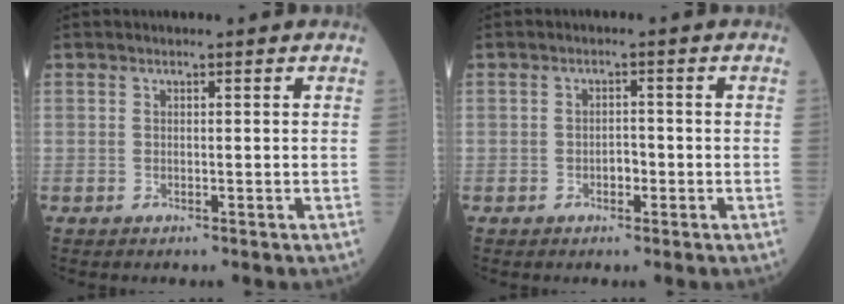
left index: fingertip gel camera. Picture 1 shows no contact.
{"total": 1.7, "force": [-0.7, 0.9, 1.2], "torque": [-0.017, 0.004, -0.012]}